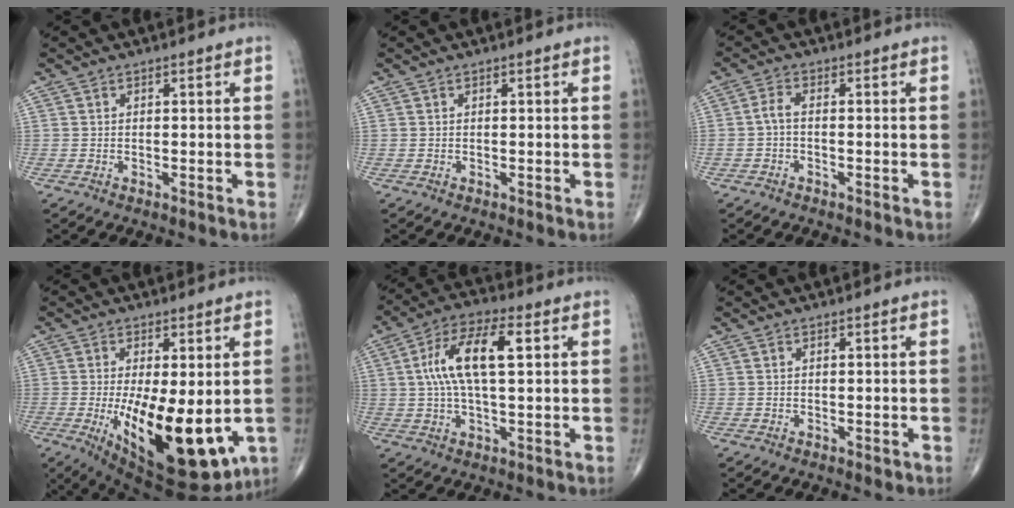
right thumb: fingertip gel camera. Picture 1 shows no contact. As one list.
[{"total": 0.0}, {"total": 2.3, "force": [-0.6, 1.0, 2.0], "torque": [-0.045, 0.006, -0.017]}, {"total": 19.3, "force": [-3.5, 7.5, 17.4], "torque": [-0.259, -0.036, -0.027]}, {"total": 12.6, "force": [2.5, 4.8, 11.3], "torque": [-0.220, 0.021, 0.042]}, {"total": 0.7, "force": [-0.1, 0.4, 0.6], "torque": [-0.010, -0.003, 0.002]}]